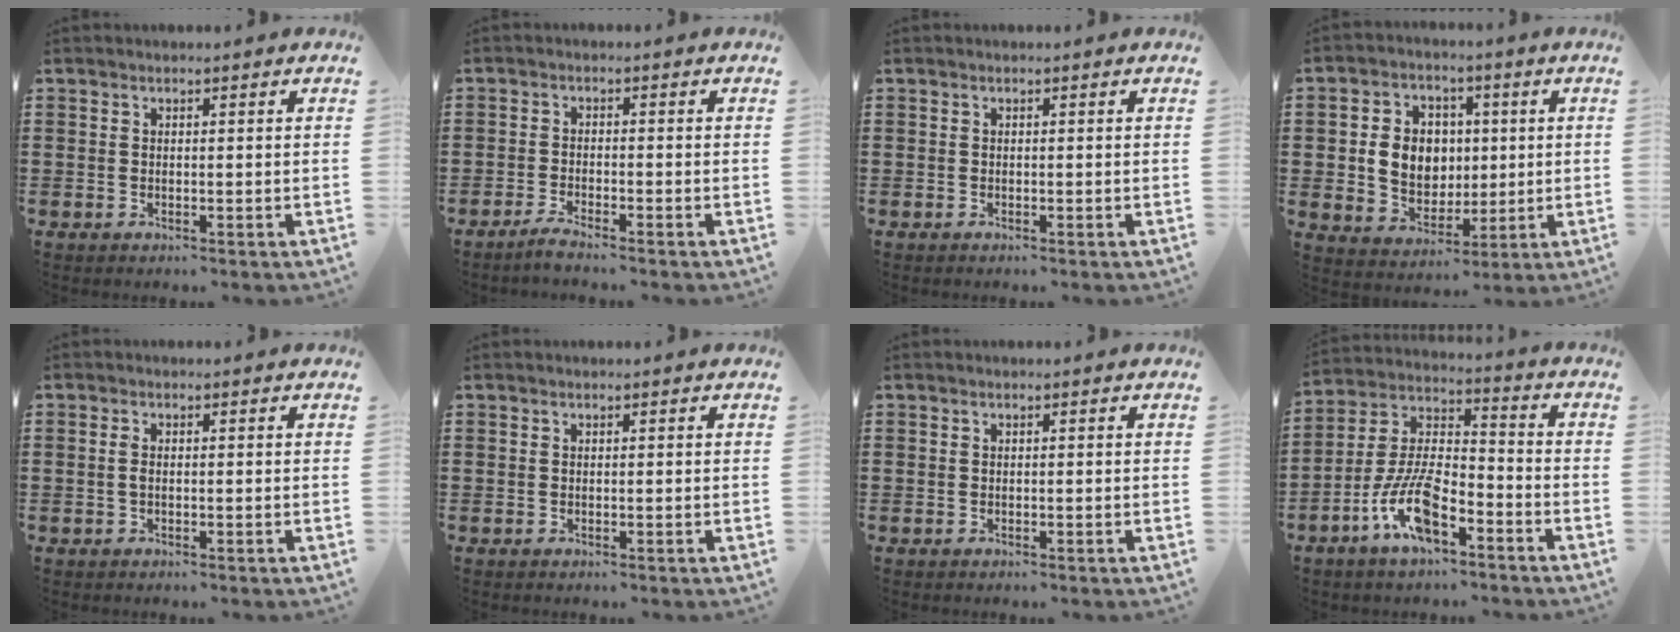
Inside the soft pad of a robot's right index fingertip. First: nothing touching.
{"total": 2.0, "force": [-1.8, -0.3, 0.7], "torque": [-0.012, 0.002, -0.034]}
{"total": 0.0}
{"total": 7.4, "force": [0.5, 6.3, 3.8], "torque": [-0.078, 0.014, 0.007]}
{"total": 1.3, "force": [-0.1, 0.5, 1.2], "torque": [-0.030, -0.003, -0.006]}
{"total": 0.0}
{"total": 0.0}
{"total": 10.8, "force": [-6.3, 3.9, 7.9], "torque": [-0.182, -0.004, -0.121]}